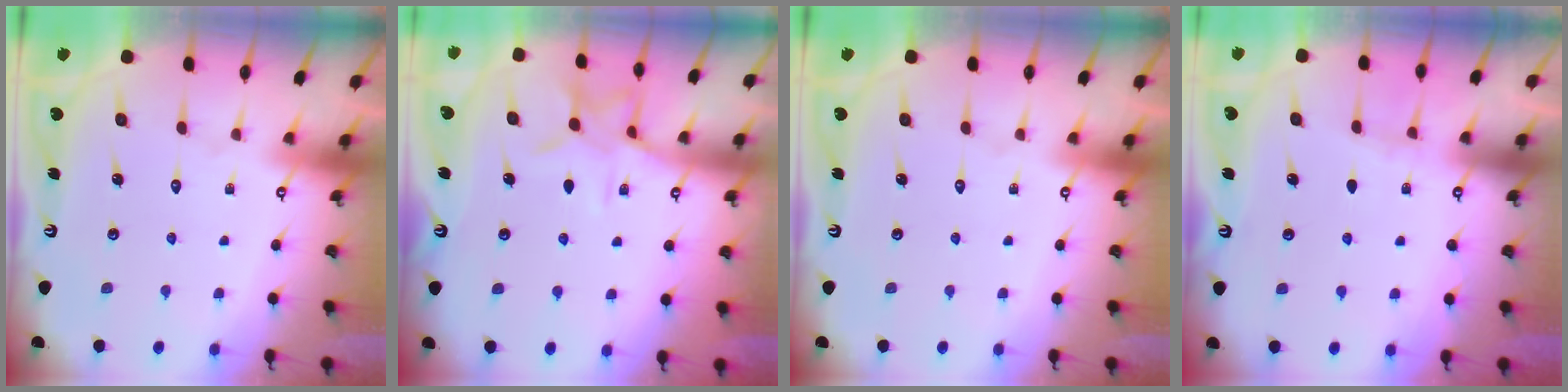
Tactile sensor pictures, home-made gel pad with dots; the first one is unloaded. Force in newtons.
{"total": 10.0, "press": 10.0, "slide": 0.8}
{"total": 0.0}
{"total": 3.7, "press": 3.6, "slide": 1.0}